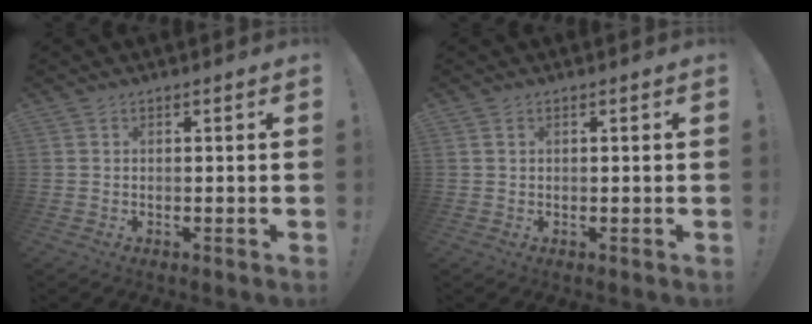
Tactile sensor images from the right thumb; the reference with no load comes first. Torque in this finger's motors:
{"motor_torque": [-0.05, -0.29, -0.16, 0.08, 0.02]}